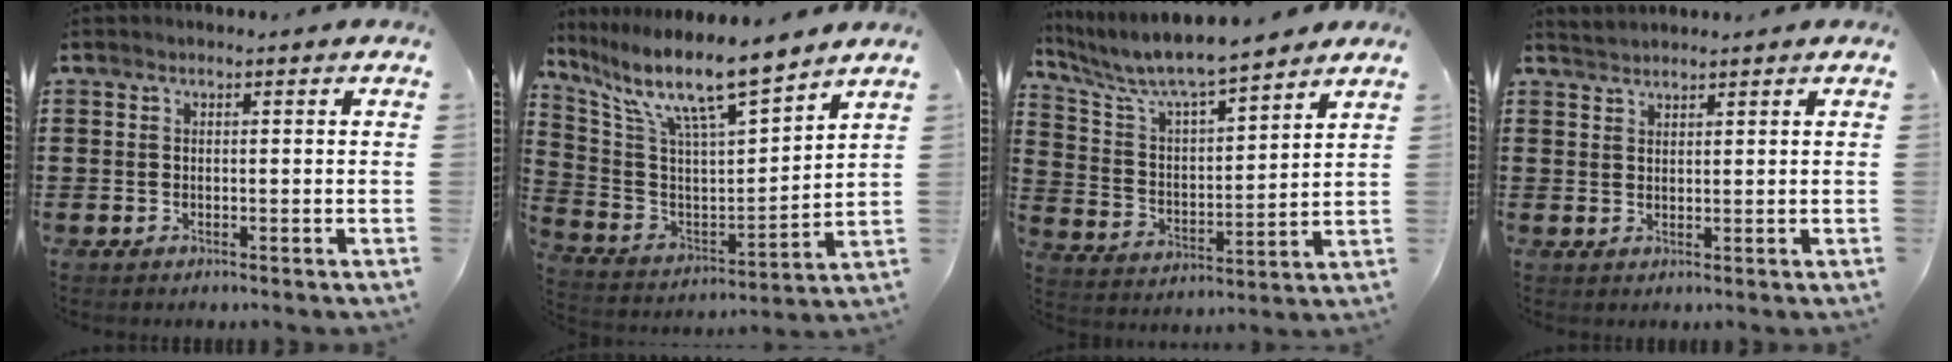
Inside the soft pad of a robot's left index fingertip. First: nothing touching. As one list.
[{"total": 11.4, "force": [9.1, 1.4, 6.7], "torque": [-0.157, -0.064, 0.149]}, {"total": 6.8, "force": [6.2, 0.6, 2.7], "torque": [-0.080, -0.042, 0.103]}, {"total": 1.6, "force": [1.6, 0.0, 0.0], "torque": [-0.003, 0.003, 0.032]}]